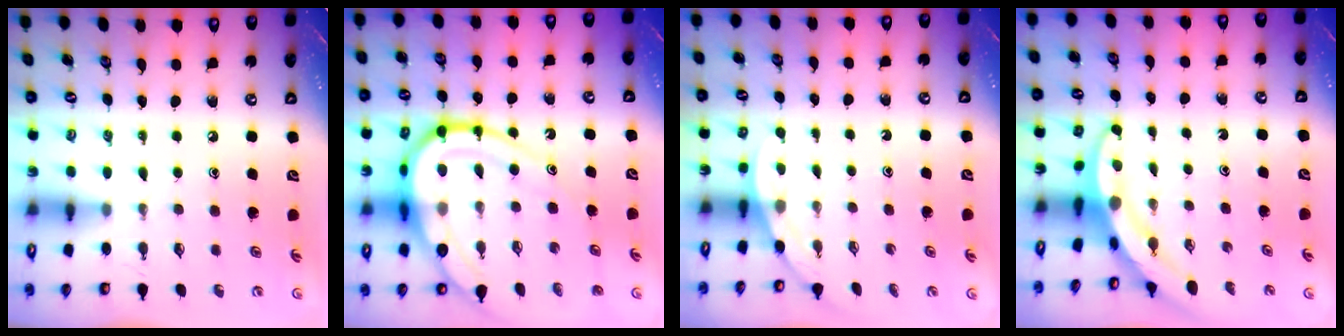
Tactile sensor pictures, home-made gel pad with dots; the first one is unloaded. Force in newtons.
{"total": 18.4, "press": 18.4, "slide": 1.8}
{"total": 2.0, "press": 2.0, "slide": 0.0}
{"total": 3.3, "press": 3.3, "slide": 0.3}